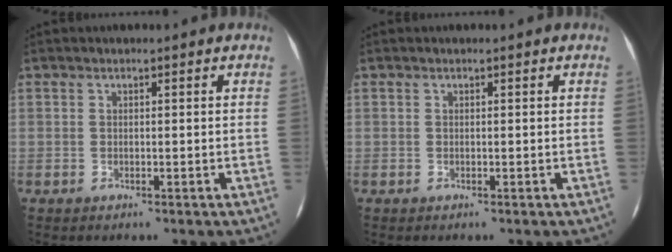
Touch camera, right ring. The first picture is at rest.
{"total": 0.0}